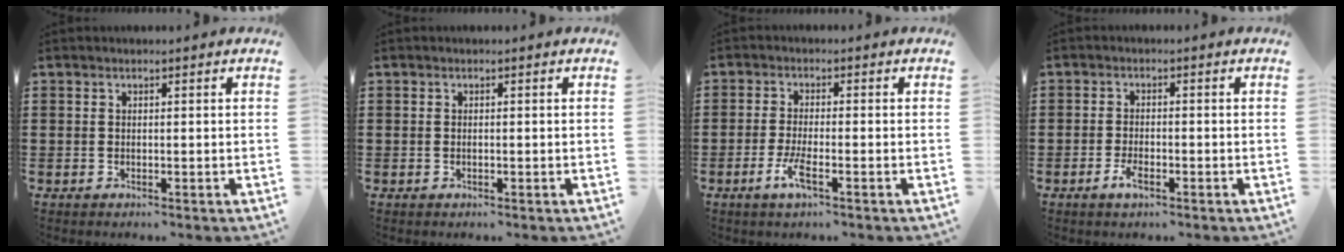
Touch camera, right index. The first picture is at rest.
{"total": 0.0}
{"total": 4.0, "force": [-2.0, 0.7, 3.4], "torque": [-0.082, -0.012, -0.044]}
{"total": 3.0, "force": [-1.6, 1.1, 2.2], "torque": [-0.051, -0.002, -0.033]}